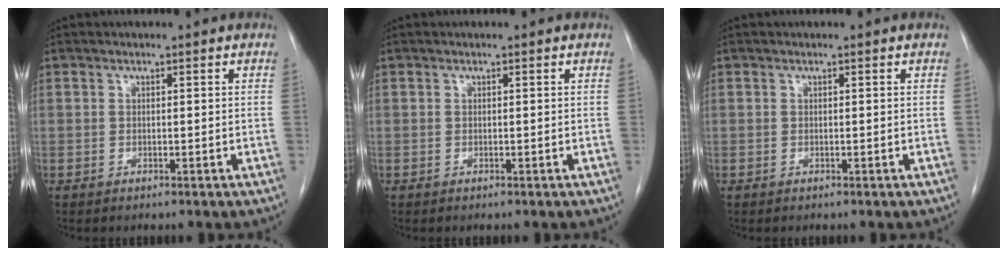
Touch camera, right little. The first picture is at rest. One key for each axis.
{"total": 0.0}
{"total": 0.0}